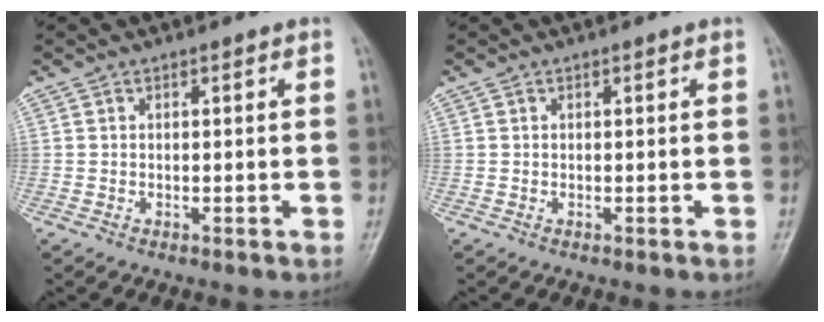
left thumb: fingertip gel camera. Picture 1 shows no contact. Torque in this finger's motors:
{"motor_torque": [-0.03, 0.07, -0.03, -0.10, 0.00]}